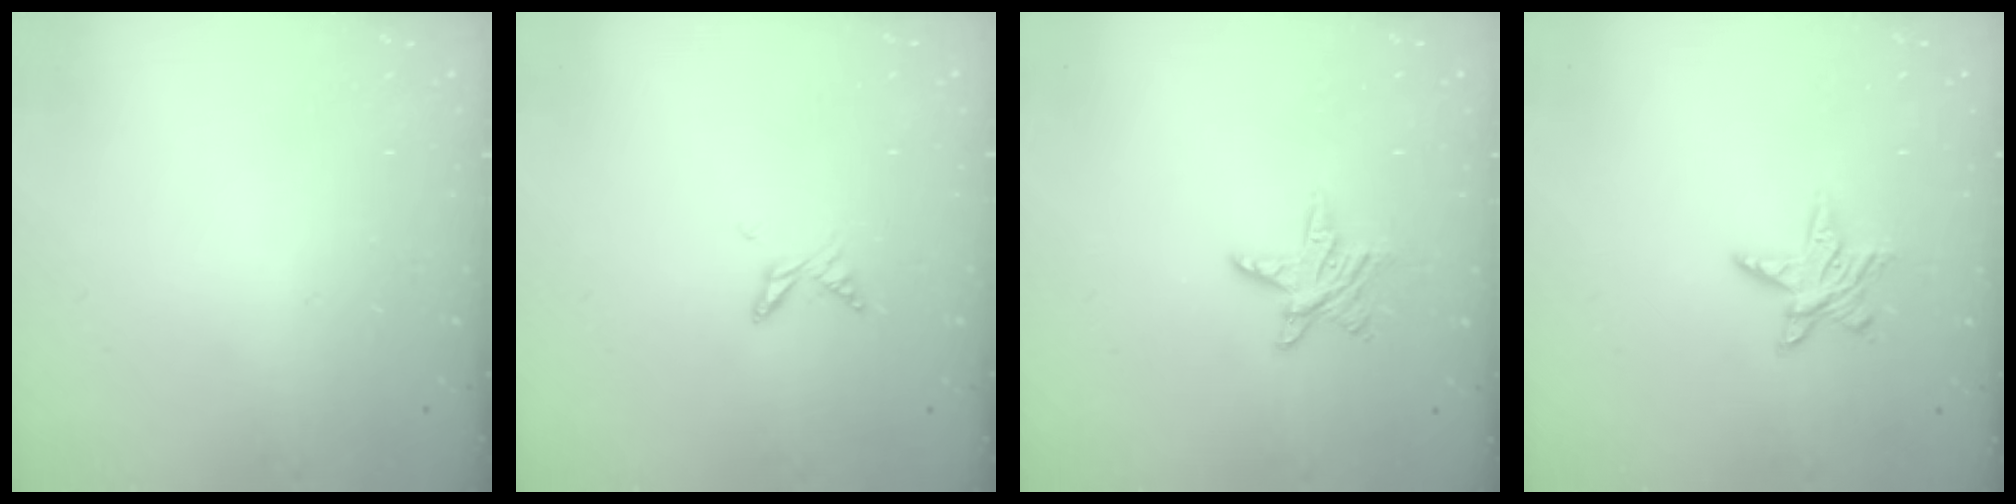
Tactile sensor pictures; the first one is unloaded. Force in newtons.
{"total": 5.2, "press": 5.2, "slide": 0.6}
{"total": 6.2, "press": 6.2, "slide": 0.3}
{"total": 7.2, "press": 7.2, "slide": 0.2}